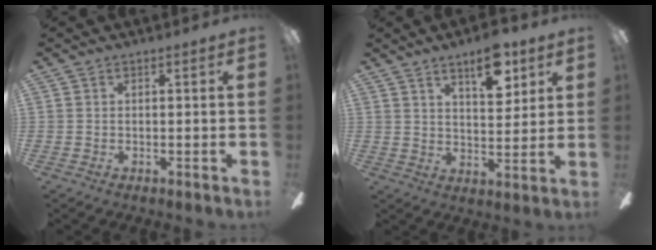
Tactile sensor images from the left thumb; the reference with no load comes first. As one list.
[{"total": 10.0, "force": [6.4, 4.3, 6.4], "torque": [-0.083, -0.026, 0.106]}]